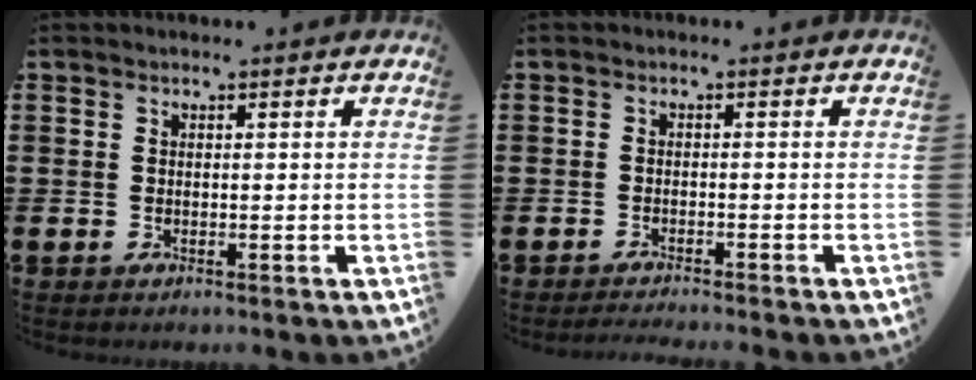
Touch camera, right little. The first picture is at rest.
{"total": 1.1, "force": [-1.0, -0.2, 0.2], "torque": [-0.003, -0.001, -0.021]}